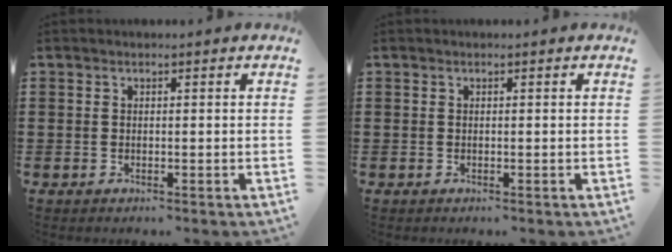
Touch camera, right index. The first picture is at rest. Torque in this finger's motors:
{"motor_torque": [-0.01, 0.01, 0.00, 0.00]}